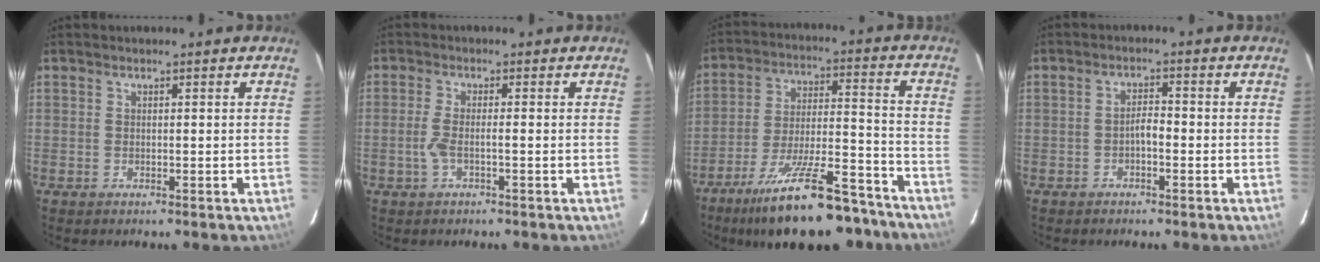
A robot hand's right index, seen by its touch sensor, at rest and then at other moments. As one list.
[{"total": 3.0, "force": [-0.9, 0.7, 2.8], "torque": [-0.066, 0.006, -0.017]}, {"total": 20.1, "force": [-15.3, 3.7, 12.5], "torque": [-0.185, -0.003, -0.253]}, {"total": 2.7, "force": [-0.9, 1.0, 2.3], "torque": [-0.041, 0.008, -0.015]}]